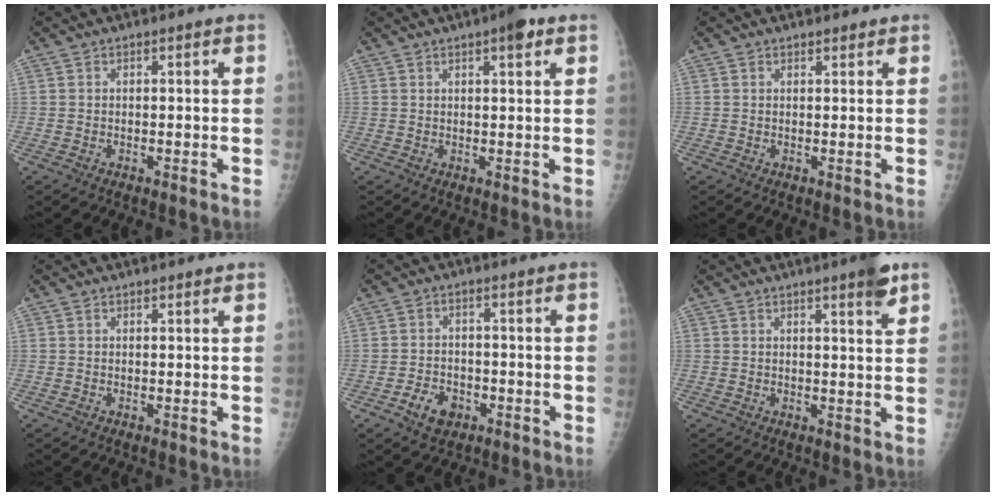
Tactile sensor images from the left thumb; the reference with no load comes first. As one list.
[{"total": 3.9, "force": [2.2, 1.0, 3.1], "torque": [-0.037, -0.006, 0.026]}, {"total": 1.0, "force": [0.9, 0.4, 0.2], "torque": [-0.001, -0.006, 0.012]}, {"total": 0.9, "force": [0.8, 0.3, 0.2], "torque": [-0.002, -0.003, 0.012]}, {"total": 5.1, "force": [-2.3, 3.7, 2.6], "torque": [-0.033, 0.013, -0.034]}, {"total": 4.4, "force": [2.9, 0.4, 3.4], "torque": [-0.040, -0.017, 0.036]}]